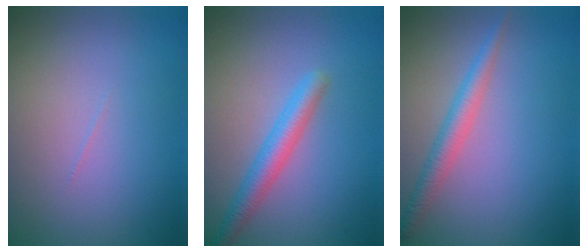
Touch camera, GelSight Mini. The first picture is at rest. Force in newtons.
{"total": 3.0, "press": 3.0, "slide": 0.0}
{"total": 2.5, "press": 2.5, "slide": 0.1}